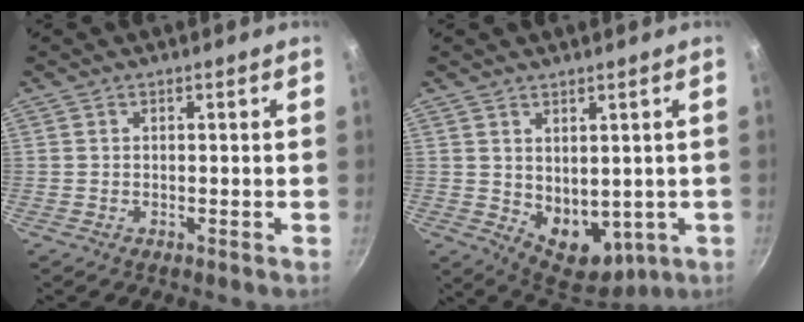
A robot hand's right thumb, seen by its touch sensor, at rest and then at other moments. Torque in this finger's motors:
{"motor_torque": [-0.46, 0.75, -0.12, -0.09, 0.22]}